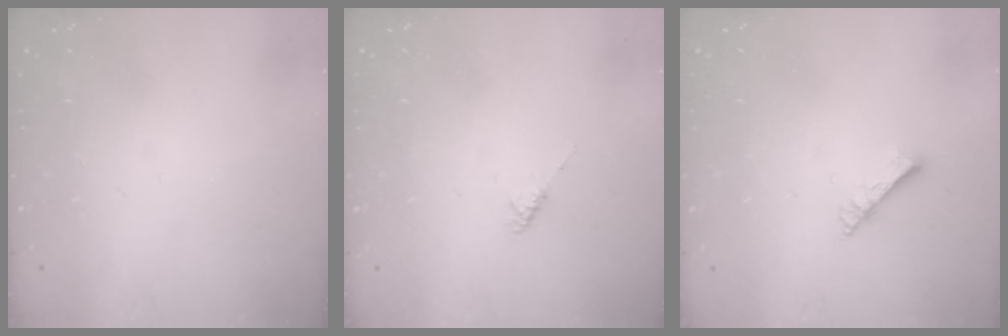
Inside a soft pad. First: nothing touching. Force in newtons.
{"total": 2.0, "press": 1.9, "slide": 0.4}
{"total": 2.9, "press": 2.9, "slide": 0.3}